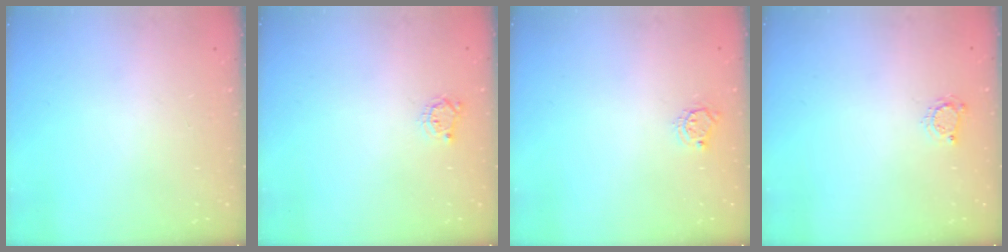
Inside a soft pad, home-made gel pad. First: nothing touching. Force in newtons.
{"total": 3.8, "press": 3.8, "slide": 0.5}
{"total": 4.8, "press": 4.8, "slide": 0.4}
{"total": 3.5, "press": 3.5, "slide": 0.4}